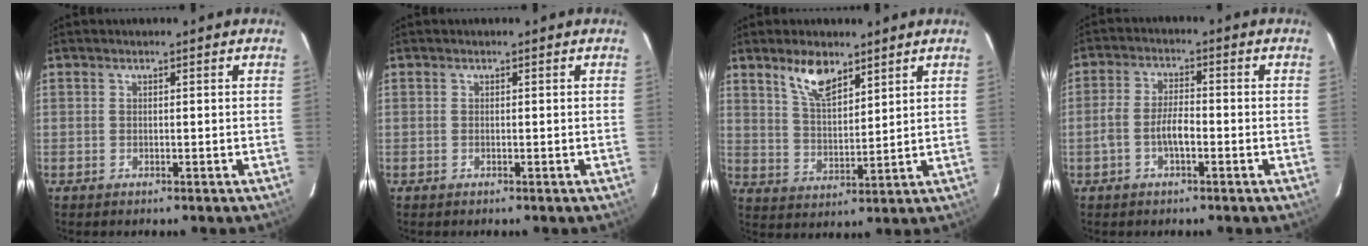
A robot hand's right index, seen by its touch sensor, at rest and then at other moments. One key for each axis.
{"total": 0.0}
{"total": 8.0, "fx": 5.5, "fy": 3.2, "fz": 4.8, "tx": -0.080, "ty": 0.001, "tz": 0.110}
{"total": 4.8, "fx": -1.9, "fy": 1.7, "fz": 4.1, "tx": -0.089, "ty": 0.009, "tz": -0.035}